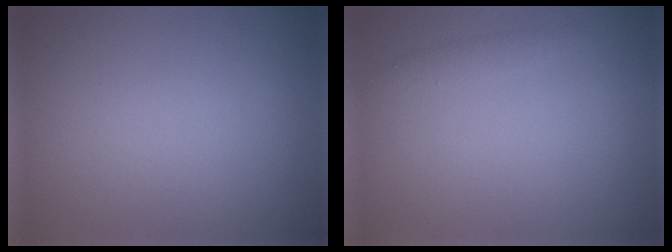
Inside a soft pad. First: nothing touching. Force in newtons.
{"total": 0.9, "press": 0.9, "slide": 0.0}